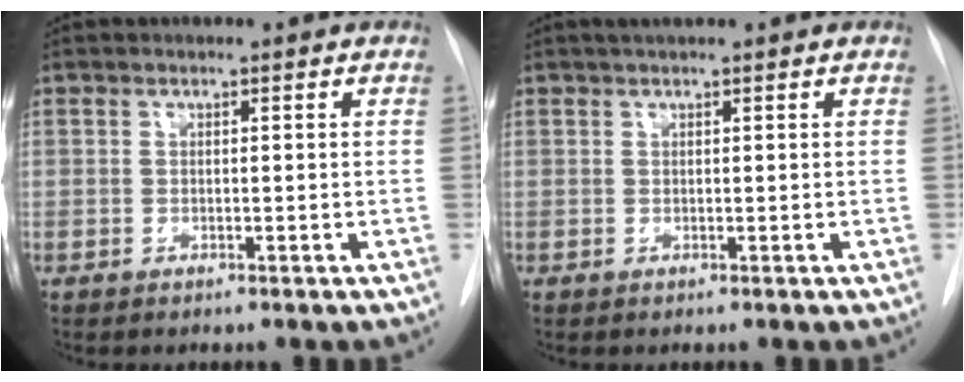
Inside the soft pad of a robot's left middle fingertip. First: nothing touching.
{"total": 1.9, "force": [1.5, 0.2, 1.1], "torque": [-0.019, 0.014, 0.024]}